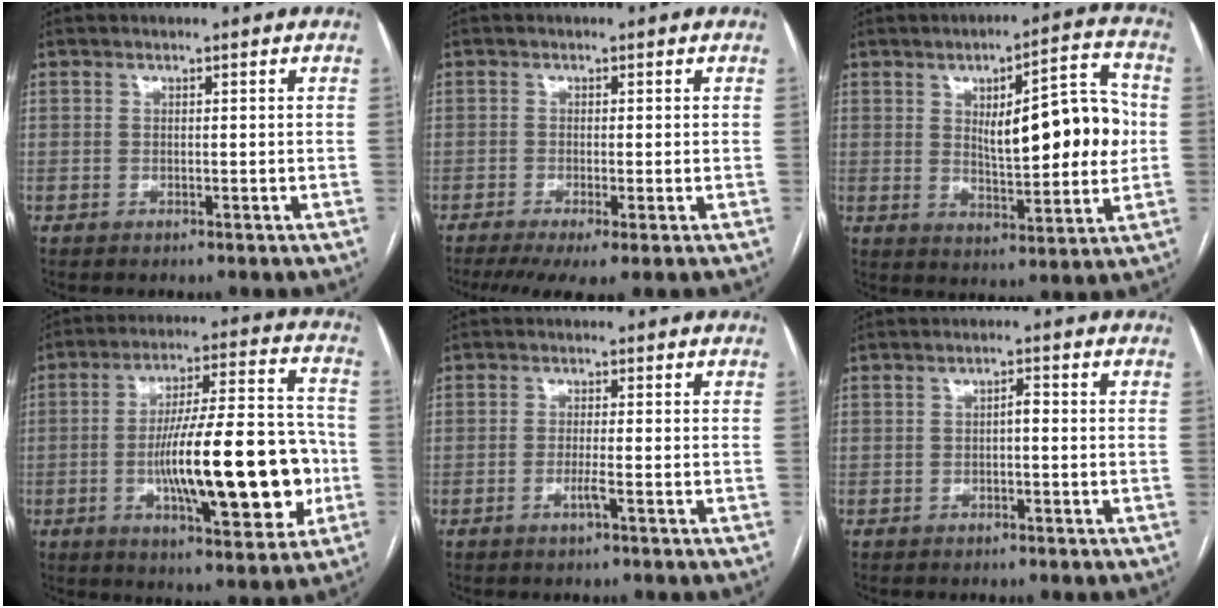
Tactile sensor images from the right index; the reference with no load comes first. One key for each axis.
{"total": 5.6, "fx": -3.5, "fy": 0.8, "fz": 4.3, "tx": -0.065, "ty": -0.014, "tz": -0.060}
{"total": 14.7, "fx": 1.6, "fy": 4.1, "fz": 14.0, "tx": -0.190, "ty": 0.021, "tz": 0.030}
{"total": 20.2, "fx": -3.9, "fy": 4.2, "fz": 19.4, "tx": -0.306, "ty": 0.012, "tz": -0.053}
{"total": 2.1, "fx": -1.0, "fy": -0.2, "fz": 1.8, "tx": -0.036, "ty": -0.003, "tz": -0.019}
{"total": 1.4, "fx": -0.2, "fy": 0.5, "fz": 1.3, "tx": -0.019, "ty": 0.005, "tz": -0.005}